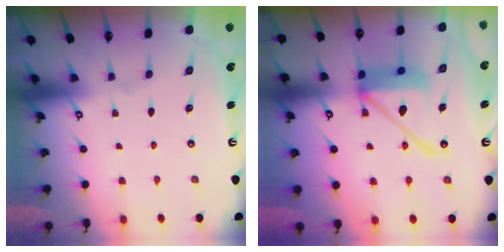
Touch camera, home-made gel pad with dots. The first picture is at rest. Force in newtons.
{"total": 15.1, "press": 14.9, "slide": 2.2}